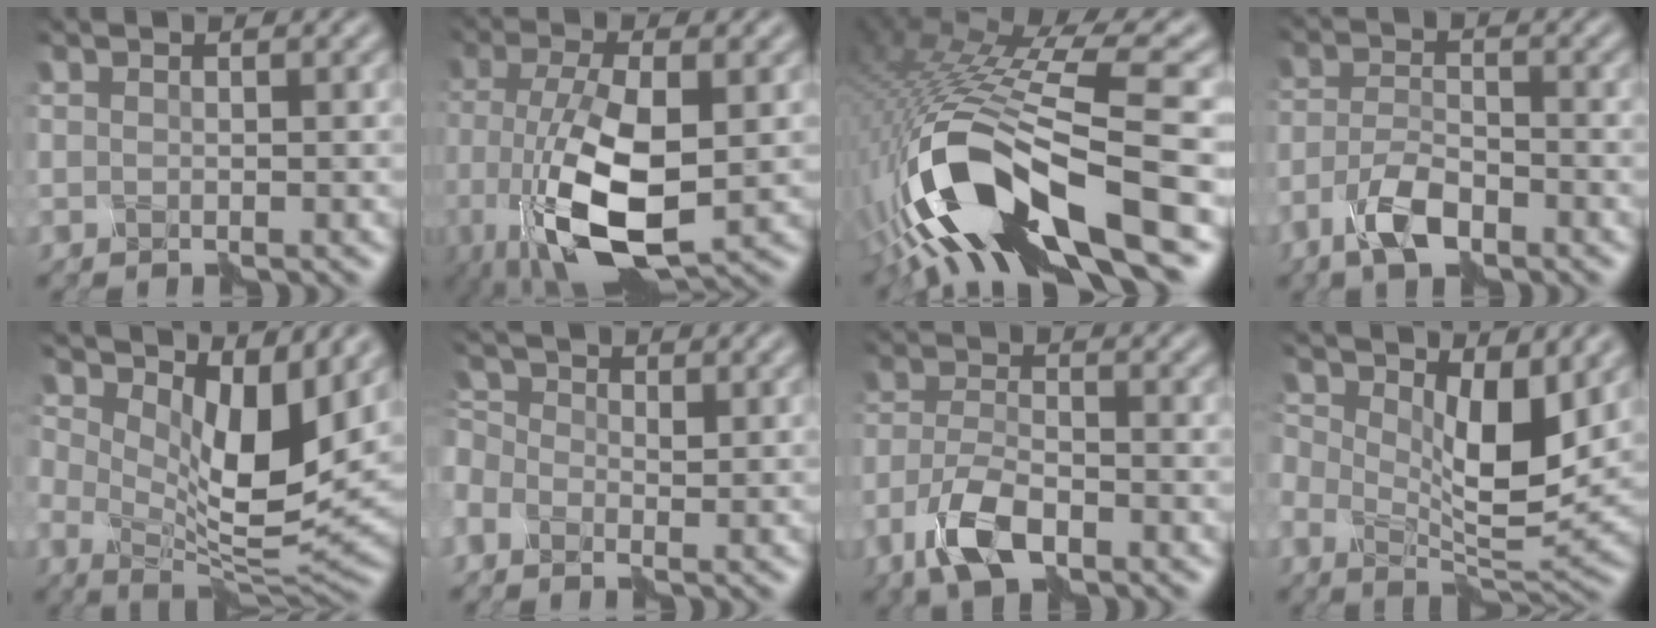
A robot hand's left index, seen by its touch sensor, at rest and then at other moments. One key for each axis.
{"total": 10.2, "fx": -3.2, "fy": 4.0, "fz": 8.8, "tx": -0.189, "ty": -0.017, "tz": -0.056}
{"total": 15.2, "fx": -7.1, "fy": 4.3, "fz": 12.7, "tx": -0.263, "ty": -0.011, "tz": -0.111}
{"total": 4.3, "fx": -3.4, "fy": 1.2, "fz": 2.4, "tx": -0.057, "ty": 0.002, "tz": -0.072}
{"total": 10.0, "fx": 2.3, "fy": 4.4, "fz": 8.6, "tx": -0.160, "ty": -0.008, "tz": 0.040}
{"total": 4.3, "fx": -1.0, "fy": 3.0, "fz": 2.9, "tx": -0.084, "ty": 0.013, "tz": -0.021}
{"total": 5.5, "fx": -3.9, "fy": 2.0, "fz": 3.4, "tx": -0.082, "ty": 0.002, "tz": -0.084}
{"total": 7.8, "fx": 0.5, "fy": 3.5, "fz": 6.9, "tx": -0.130, "ty": -0.006, "tz": 0.007}